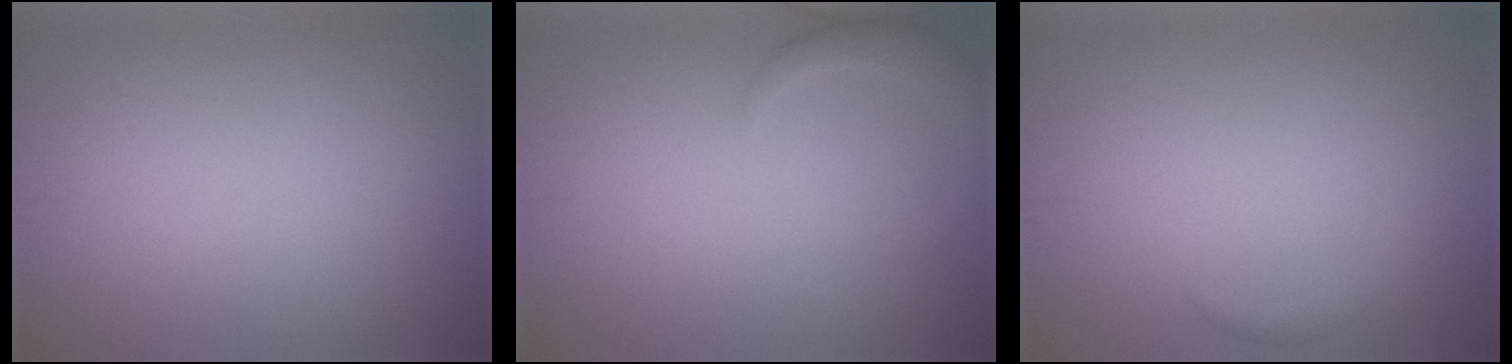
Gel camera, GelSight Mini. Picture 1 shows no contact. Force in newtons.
{"total": 2.5, "press": 2.5, "slide": 0.3}
{"total": 0.8, "press": 0.8, "slide": 0.1}